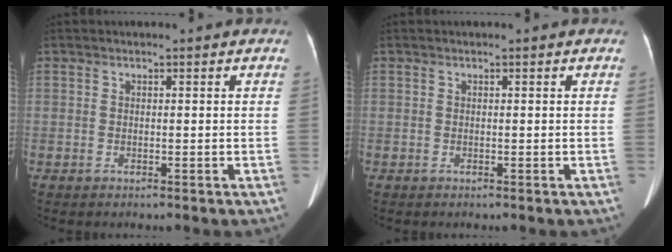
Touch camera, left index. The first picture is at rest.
{"total": 0.0}